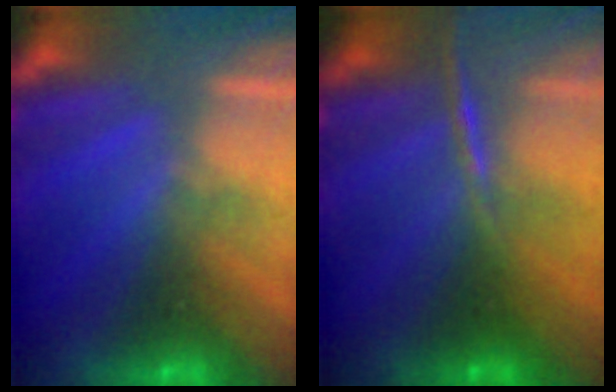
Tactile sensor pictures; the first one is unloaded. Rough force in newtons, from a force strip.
{"total": 1.5}